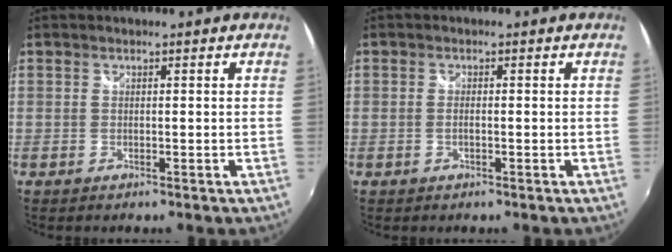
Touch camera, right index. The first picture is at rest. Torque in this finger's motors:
{"motor_torque": [-0.34, 0.34, -0.03, 0.00]}